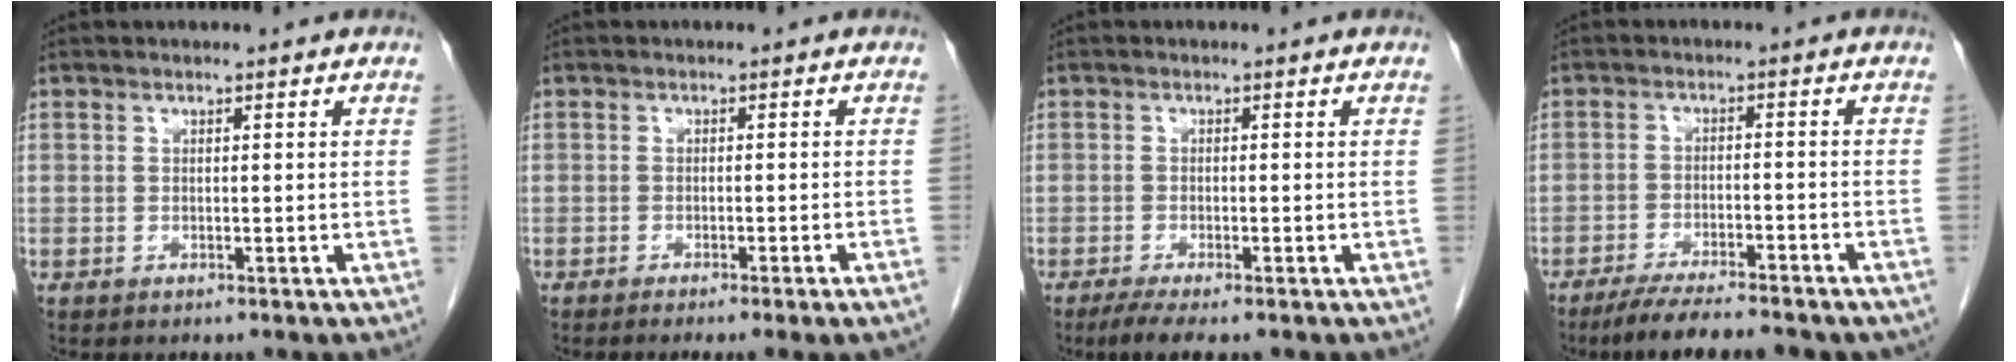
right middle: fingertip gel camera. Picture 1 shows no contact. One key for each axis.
{"total": 5.4, "fx": -3.9, "fy": -0.9, "fz": 3.5, "tx": -0.031, "ty": -0.010, "tz": -0.053}
{"total": 3.9, "fx": -2.8, "fy": 0.4, "fz": 2.7, "tx": -0.049, "ty": -0.011, "tz": -0.046}
{"total": 11.9, "fx": -10.0, "fy": 2.0, "fz": 6.2, "tx": -0.090, "ty": -0.015, "tz": -0.146}